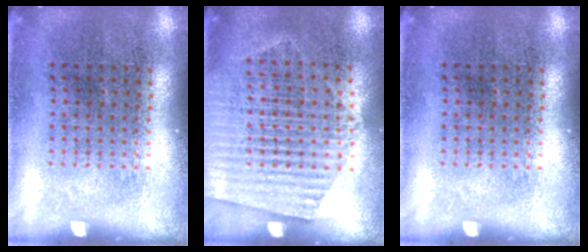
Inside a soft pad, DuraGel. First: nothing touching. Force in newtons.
{"total": 1.5, "press": 1.2, "slide": 0.9}
{"total": 0.0}